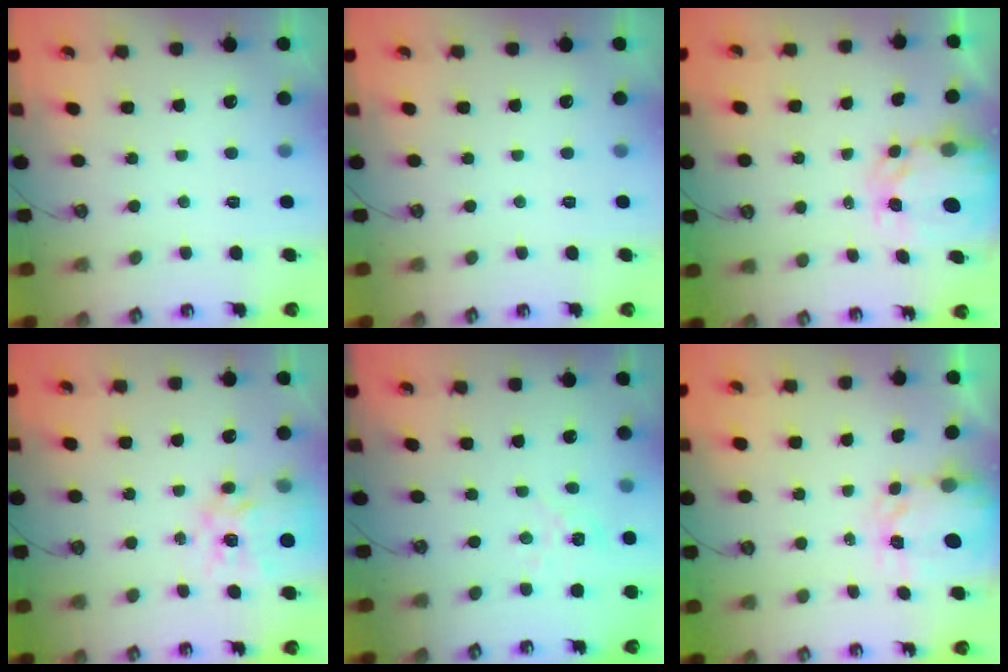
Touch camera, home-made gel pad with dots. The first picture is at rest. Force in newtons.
{"total": 0.0}
{"total": 5.6, "press": 5.6, "slide": 0.5}
{"total": 15.0, "press": 14.9, "slide": 1.5}
{"total": 1.6, "press": 1.6, "slide": 0.2}
{"total": 3.3, "press": 3.3, "slide": 0.4}